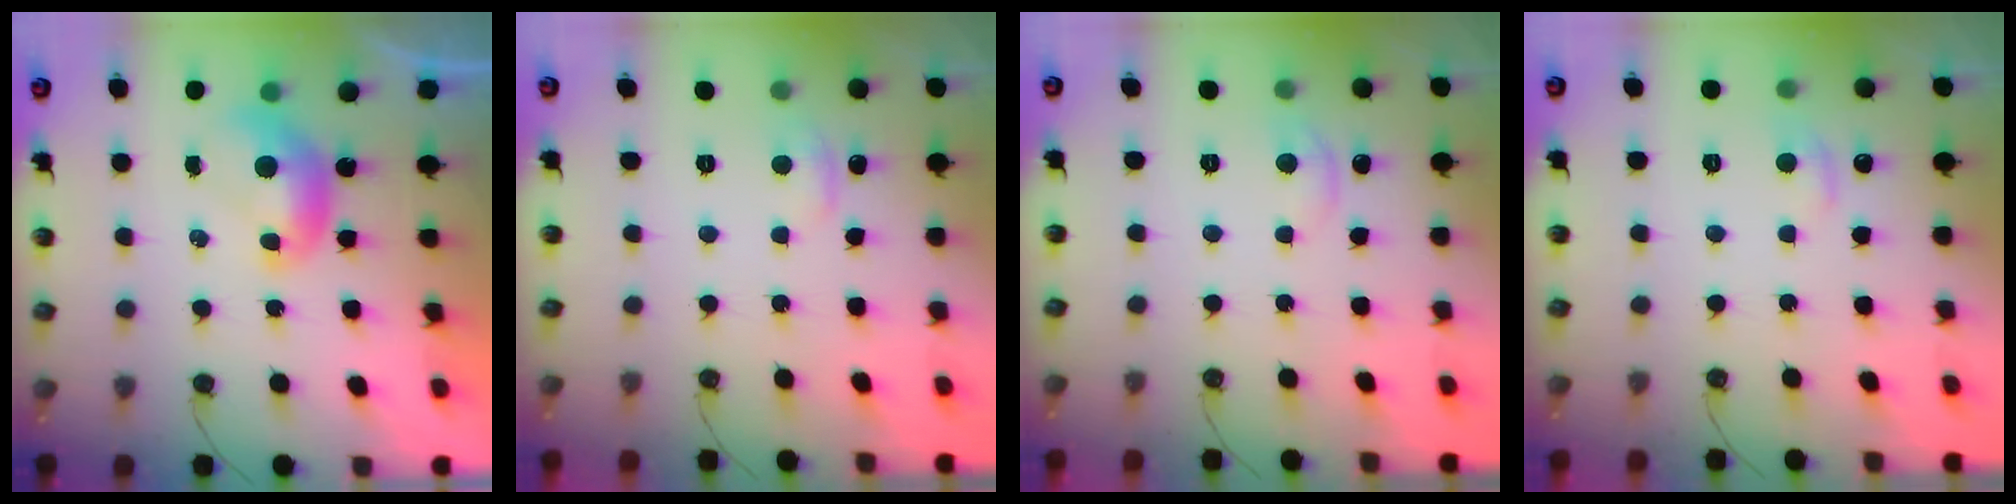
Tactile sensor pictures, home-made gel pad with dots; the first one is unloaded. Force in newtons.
{"total": 1.3, "press": 1.0, "slide": 0.7}
{"total": 1.3, "press": 1.2, "slide": 0.4}
{"total": 0.9, "press": 0.4, "slide": 0.8}